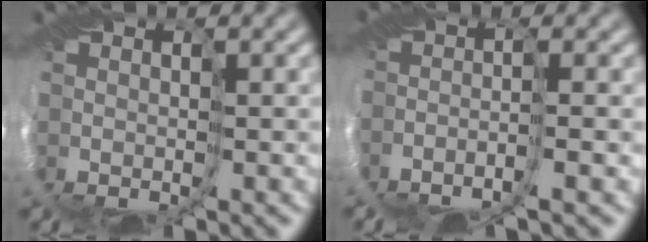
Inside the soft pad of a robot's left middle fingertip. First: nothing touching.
{"total": 2.0, "force": [-1.7, -0.4, 0.9], "torque": [-0.015, 0.000, -0.036]}